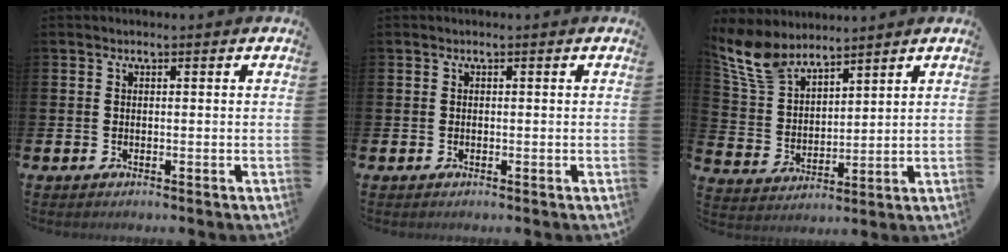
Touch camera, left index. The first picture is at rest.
{"total": 0.0}
{"total": 8.4, "force": [7.5, 2.8, 2.5], "torque": [-0.089, -0.029, 0.141]}